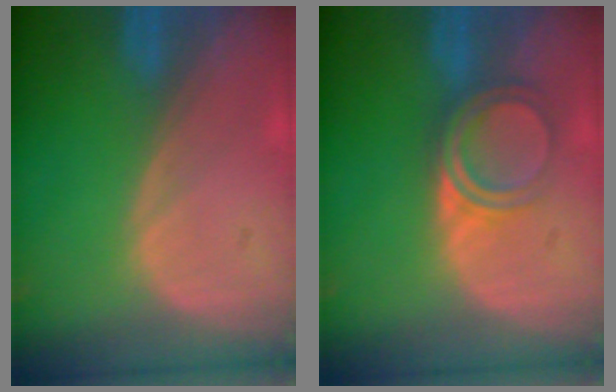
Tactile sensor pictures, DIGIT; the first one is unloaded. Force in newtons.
{"total": 4.7, "press": 4.2, "slide": 2.1}